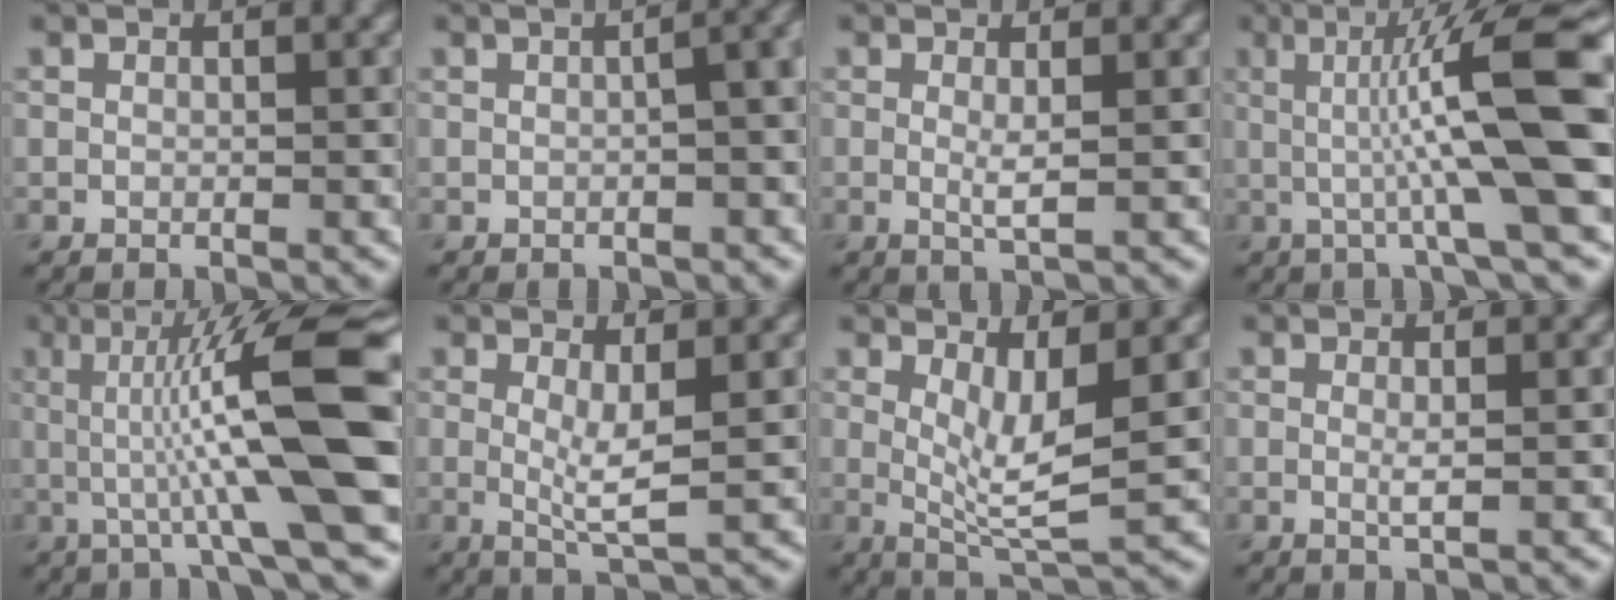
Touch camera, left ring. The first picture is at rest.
{"total": 6.1, "force": [0.7, 3.2, 5.1], "torque": [-0.025, 0.030, -0.007]}
{"total": 1.4, "force": [0.0, 0.1, 1.4], "torque": [-0.032, -0.007, 0.001]}
{"total": 11.0, "force": [0.7, 1.8, 10.9], "torque": [-0.142, 0.009, 0.009]}
{"total": 12.2, "force": [0.3, 2.0, 12.0], "torque": [-0.173, 0.015, 0.008]}
{"total": 3.0, "force": [0.2, 0.5, 2.9], "torque": [-0.060, -0.016, 0.008]}
{"total": 4.5, "force": [0.8, 1.1, 4.2], "torque": [-0.079, -0.016, 0.021]}
{"total": 1.0, "force": [-0.1, 0.1, 1.0], "torque": [-0.023, -0.004, -0.002]}